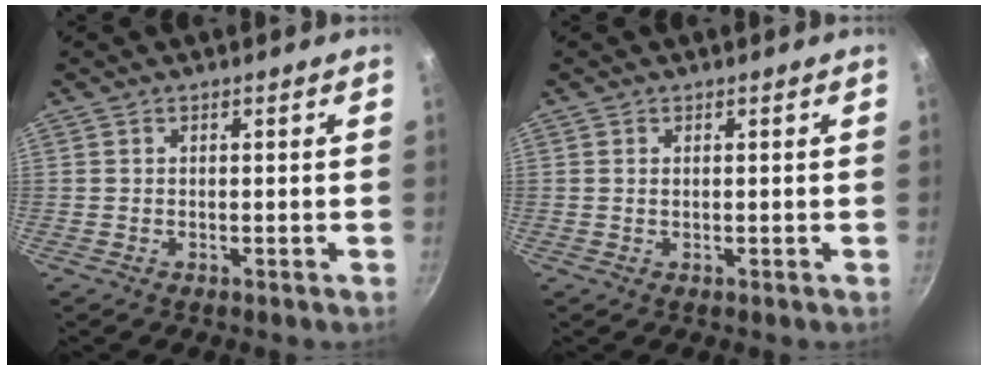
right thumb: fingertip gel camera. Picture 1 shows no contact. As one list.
[{"total": 0.6, "force": [0.2, 0.3, 0.5], "torque": [-0.009, 0.001, 0.004]}]